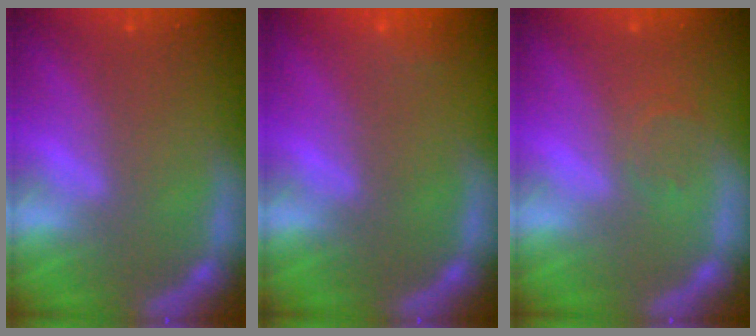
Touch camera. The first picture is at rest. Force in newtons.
{"total": 1.4}
{"total": 1.5}